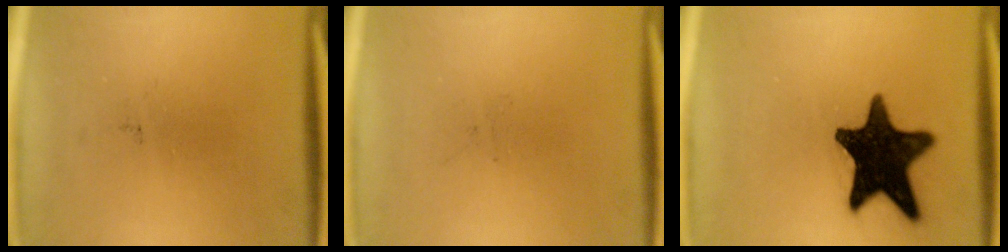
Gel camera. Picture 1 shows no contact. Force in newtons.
{"total": 0.0}
{"total": 17.1}